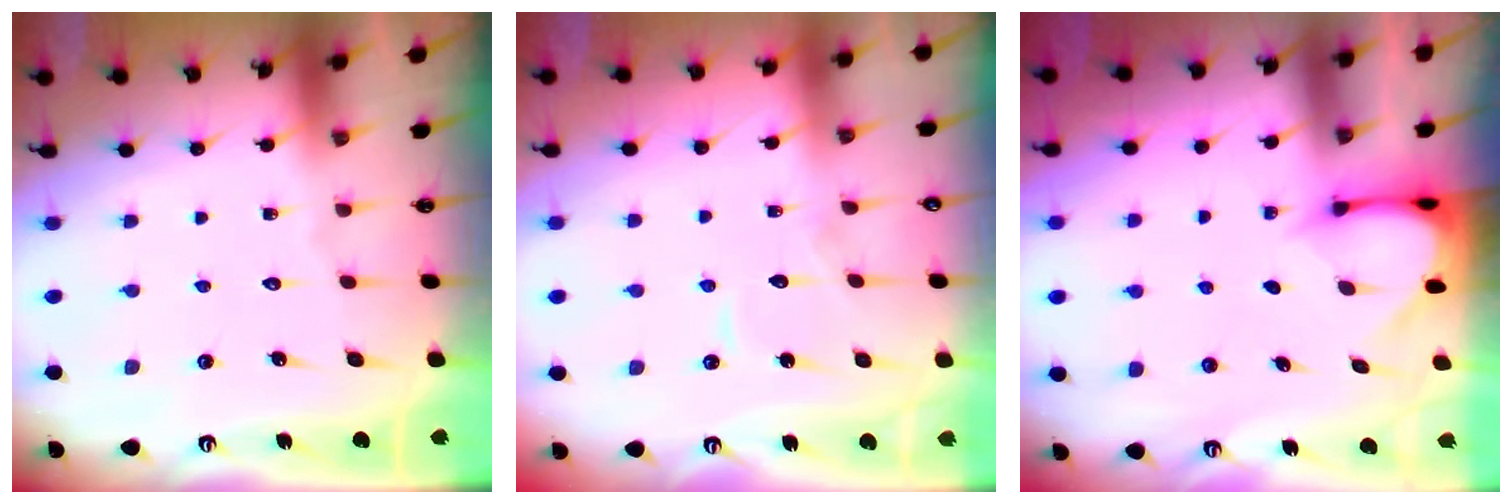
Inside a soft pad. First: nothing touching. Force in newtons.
{"total": 6.5, "press": 6.5, "slide": 0.5}
{"total": 3.3, "press": 3.3, "slide": 0.2}